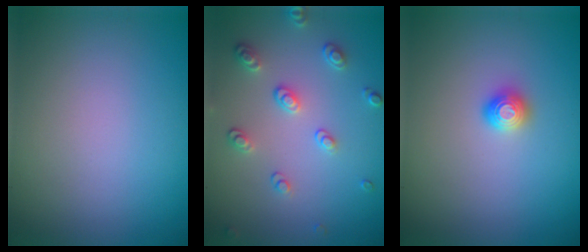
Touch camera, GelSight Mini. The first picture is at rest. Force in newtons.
{"total": 2.6, "press": 2.5, "slide": 0.7}
{"total": 1.2, "press": 1.2, "slide": 0.2}